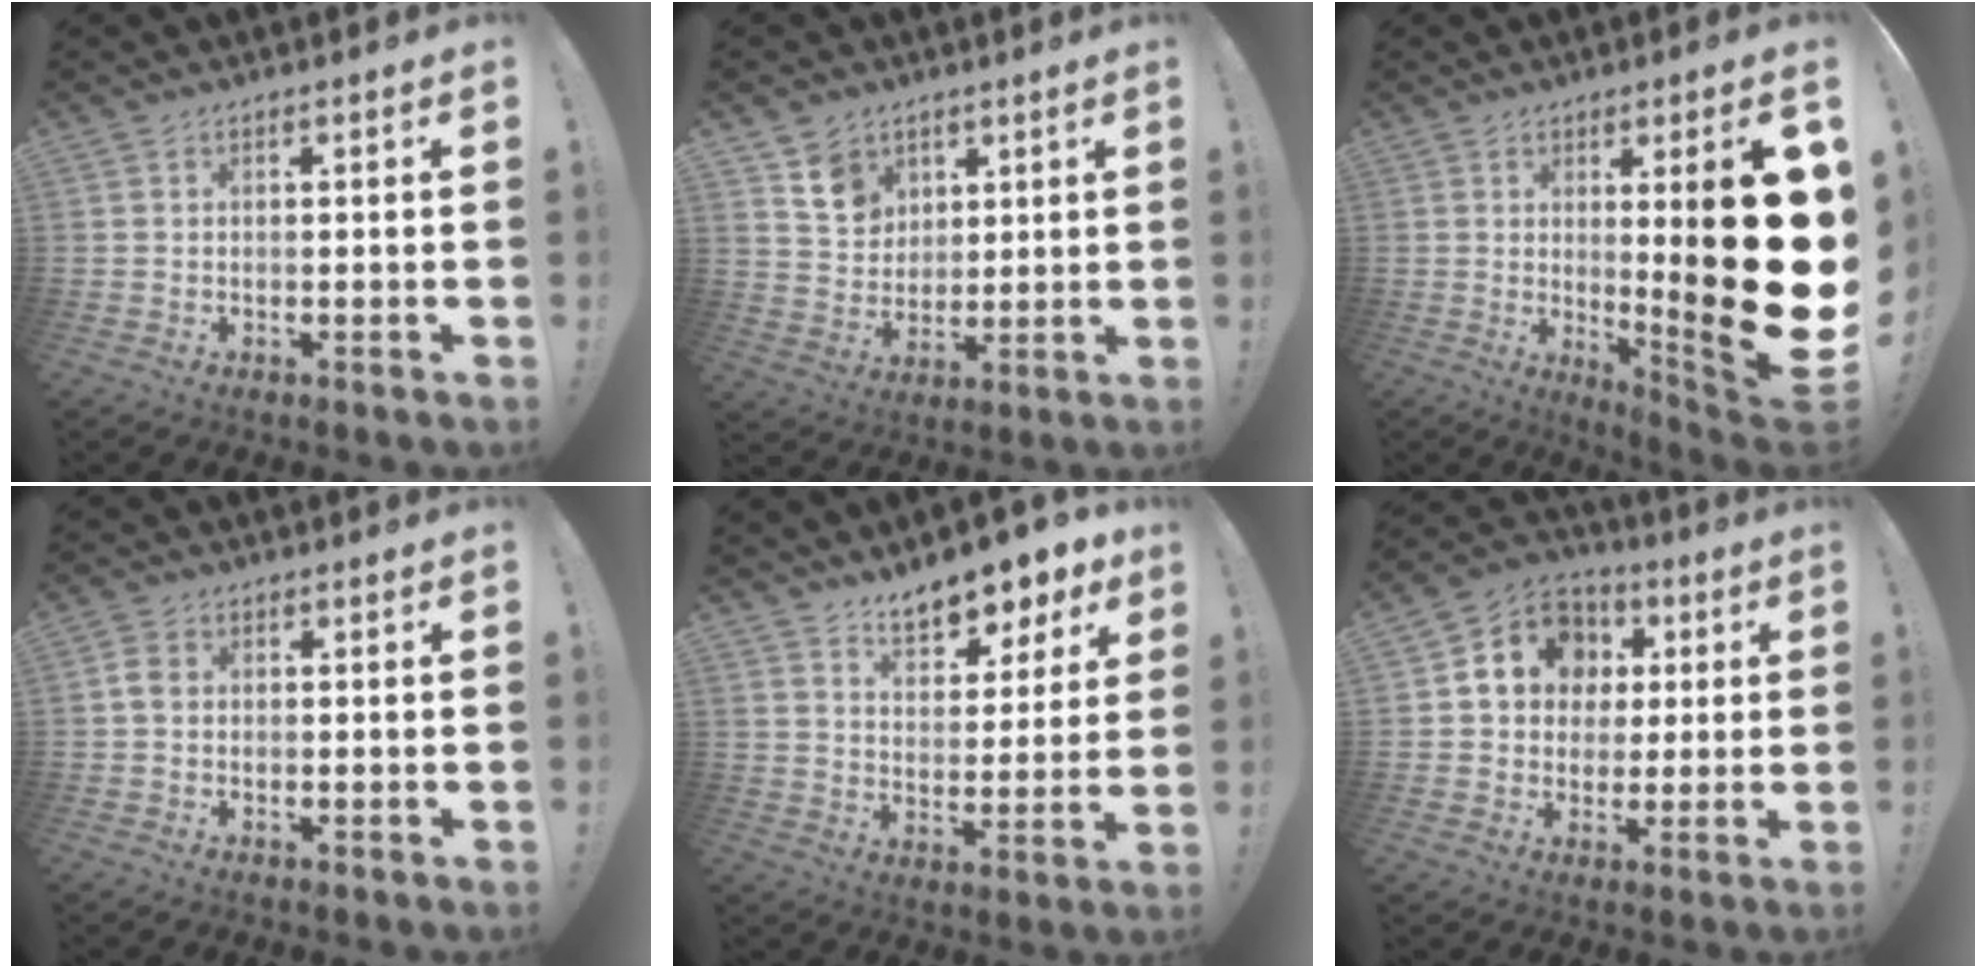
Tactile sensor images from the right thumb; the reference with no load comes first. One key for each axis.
{"total": 8.9, "fx": 5.4, "fy": 6.8, "fz": 2.0, "tx": -0.016, "ty": -0.038, "tz": 0.106}
{"total": 24.7, "fx": 2.6, "fy": 4.2, "fz": 24.2, "tx": -0.334, "ty": -0.044, "tz": 0.051}
{"total": 3.1, "fx": 0.1, "fy": 2.5, "fz": 1.9, "tx": -0.039, "ty": 0.011, "tz": 0.005}
{"total": 10.9, "fx": 8.8, "fy": 4.6, "fz": 4.5, "tx": -0.065, "ty": -0.064, "tz": 0.159}
{"total": 12.8, "fx": 3.4, "fy": 11.2, "fz": 5.1, "tx": -0.064, "ty": -0.010, "tz": 0.069}